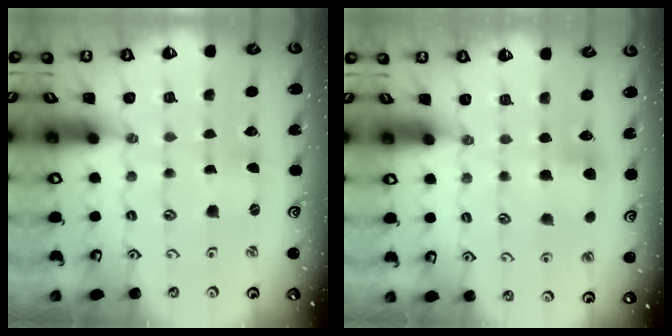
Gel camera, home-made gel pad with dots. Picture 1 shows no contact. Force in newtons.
{"total": 6.2, "press": 6.2, "slide": 0.8}